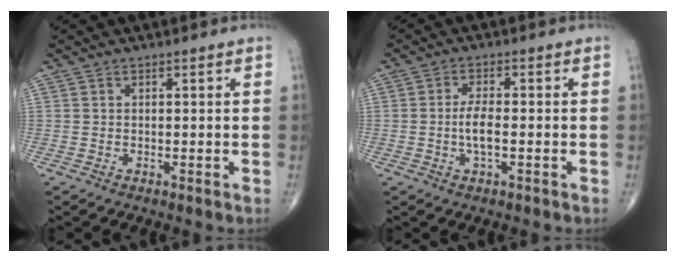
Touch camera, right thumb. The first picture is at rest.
{"total": 4.2, "force": [-0.8, 1.4, 3.9], "torque": [-0.079, 0.004, -0.017]}